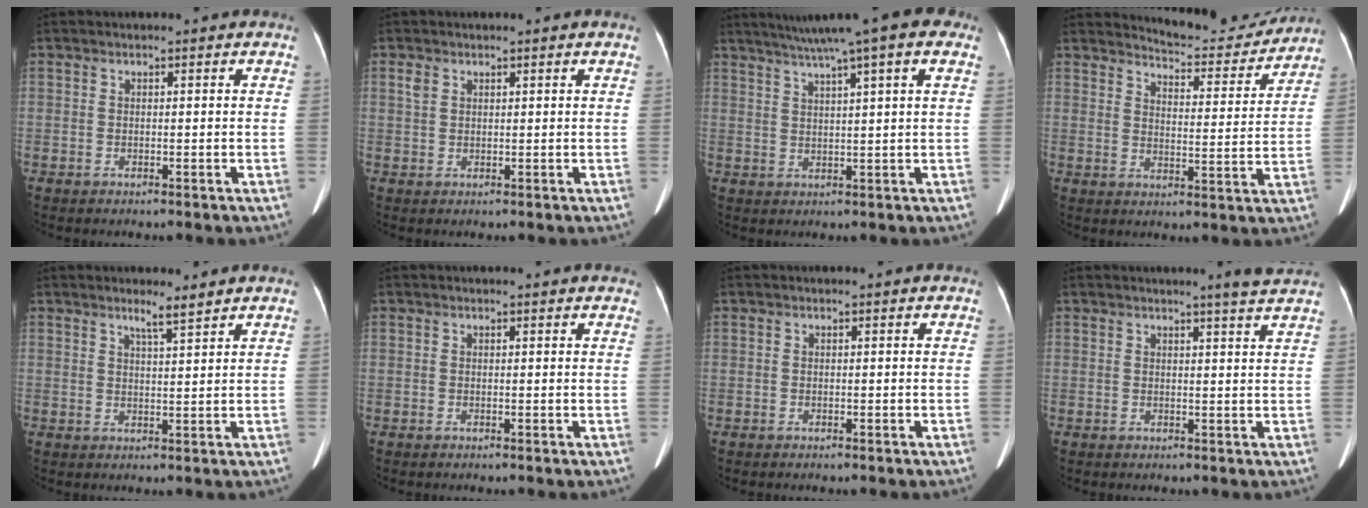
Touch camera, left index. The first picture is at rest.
{"total": 1.5, "force": [0.9, 0.8, 0.8], "torque": [-0.024, -0.003, 0.018]}
{"total": 11.6, "force": [8.1, 0.5, 8.3], "torque": [-0.130, 0.023, 0.105]}
{"total": 11.8, "force": [11.5, 1.6, 1.9], "torque": [-0.020, -0.041, 0.140]}
{"total": 2.4, "force": [1.9, -0.2, 1.4], "torque": [-0.029, -0.018, 0.033]}
{"total": 3.6, "force": [3.2, 0.7, 1.5], "torque": [-0.013, -0.004, 0.021]}
{"total": 0.0}
{"total": 4.3, "force": [3.7, -0.9, 2.0], "torque": [-0.028, -0.023, 0.027]}